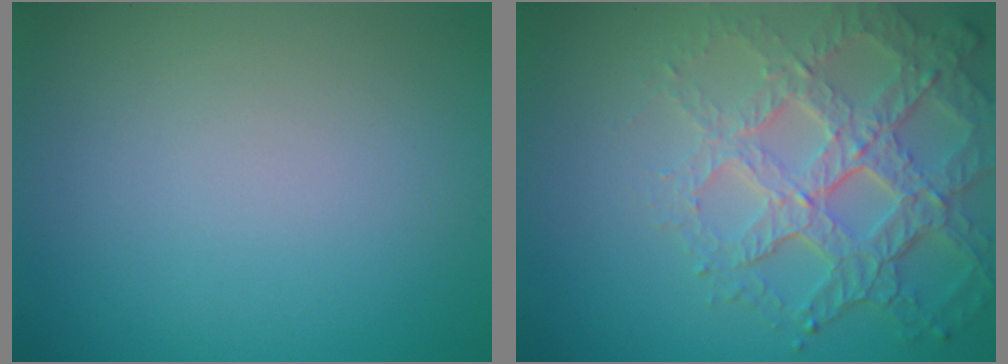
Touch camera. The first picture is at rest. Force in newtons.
{"total": 7.0, "press": 5.0, "slide": 4.9}